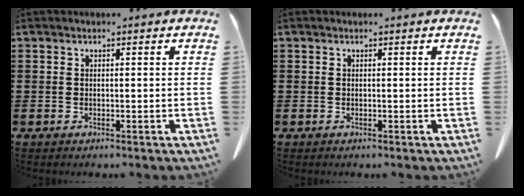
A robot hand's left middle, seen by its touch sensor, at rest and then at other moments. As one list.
[{"total": 0.0}]